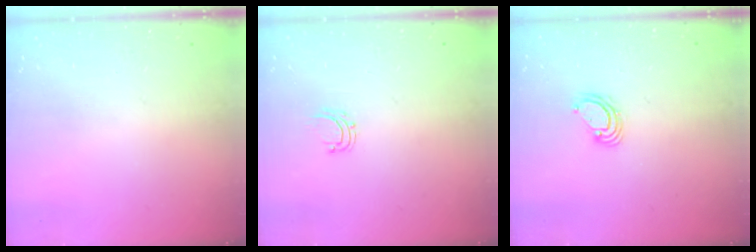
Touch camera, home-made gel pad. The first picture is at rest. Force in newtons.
{"total": 4.2, "press": 4.2, "slide": 0.3}
{"total": 3.9, "press": 3.9, "slide": 0.1}